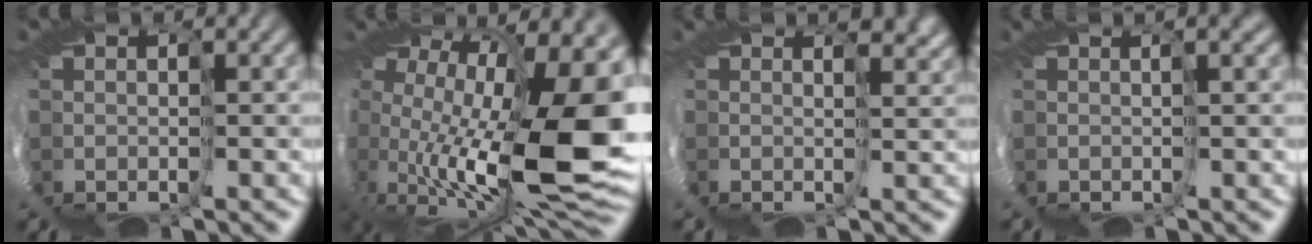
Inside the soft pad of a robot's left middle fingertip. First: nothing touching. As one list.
[{"total": 11.5, "force": [2.2, 3.1, 10.9], "torque": [-0.207, -0.030, 0.061]}, {"total": 2.0, "force": [1.8, -0.1, 0.9], "torque": [-0.017, 0.000, 0.035]}, {"total": 3.2, "force": [-0.4, -2.7, -1.6], "torque": [0.023, -0.007, 0.006]}]